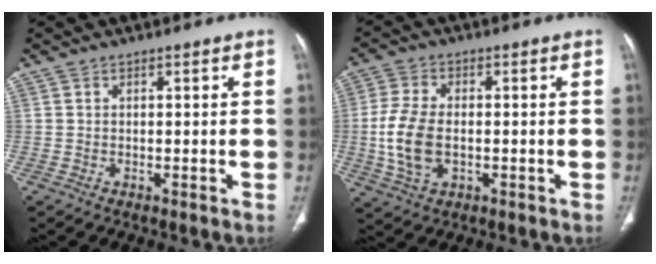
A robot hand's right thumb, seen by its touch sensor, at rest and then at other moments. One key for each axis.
{"total": 9.6, "fx": -1.1, "fy": 5.8, "fz": 7.6, "tx": -0.163, "ty": 0.005, "tz": -0.020}